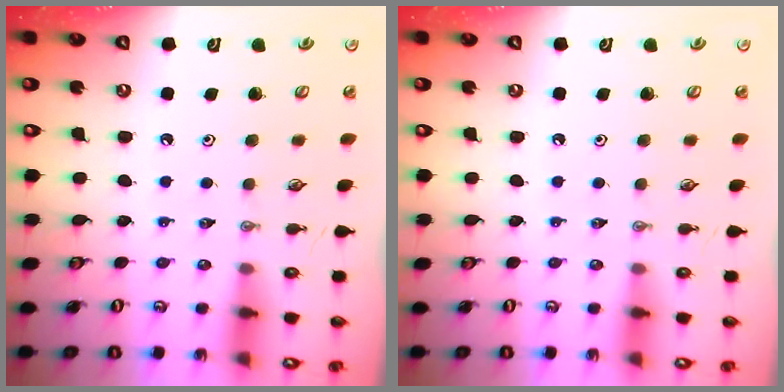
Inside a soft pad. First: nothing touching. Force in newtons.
{"total": 0.0}